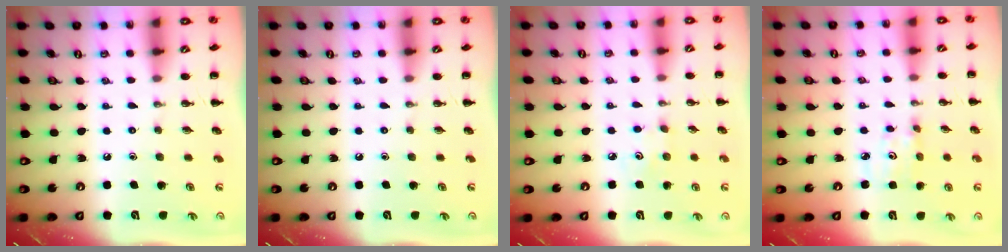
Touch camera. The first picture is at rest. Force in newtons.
{"total": 0.0}
{"total": 3.7, "press": 3.6, "slide": 0.9}
{"total": 2.6, "press": 2.6, "slide": 0.3}